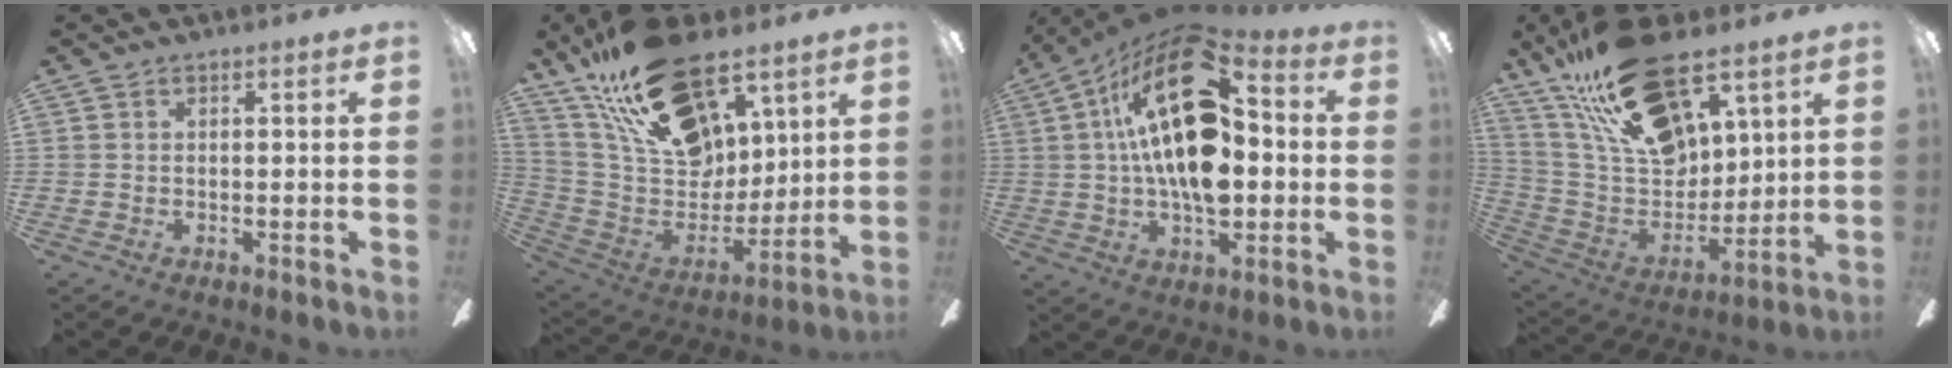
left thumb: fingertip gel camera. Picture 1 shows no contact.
{"total": 27.6, "force": [16.8, 14.7, 16.2], "torque": [-0.292, -0.090, 0.304]}
{"total": 25.6, "force": [5.8, 13.5, 20.9], "torque": [-0.362, -0.026, 0.090]}
{"total": 25.5, "force": [16.3, 11.8, 15.7], "torque": [-0.285, -0.082, 0.291]}